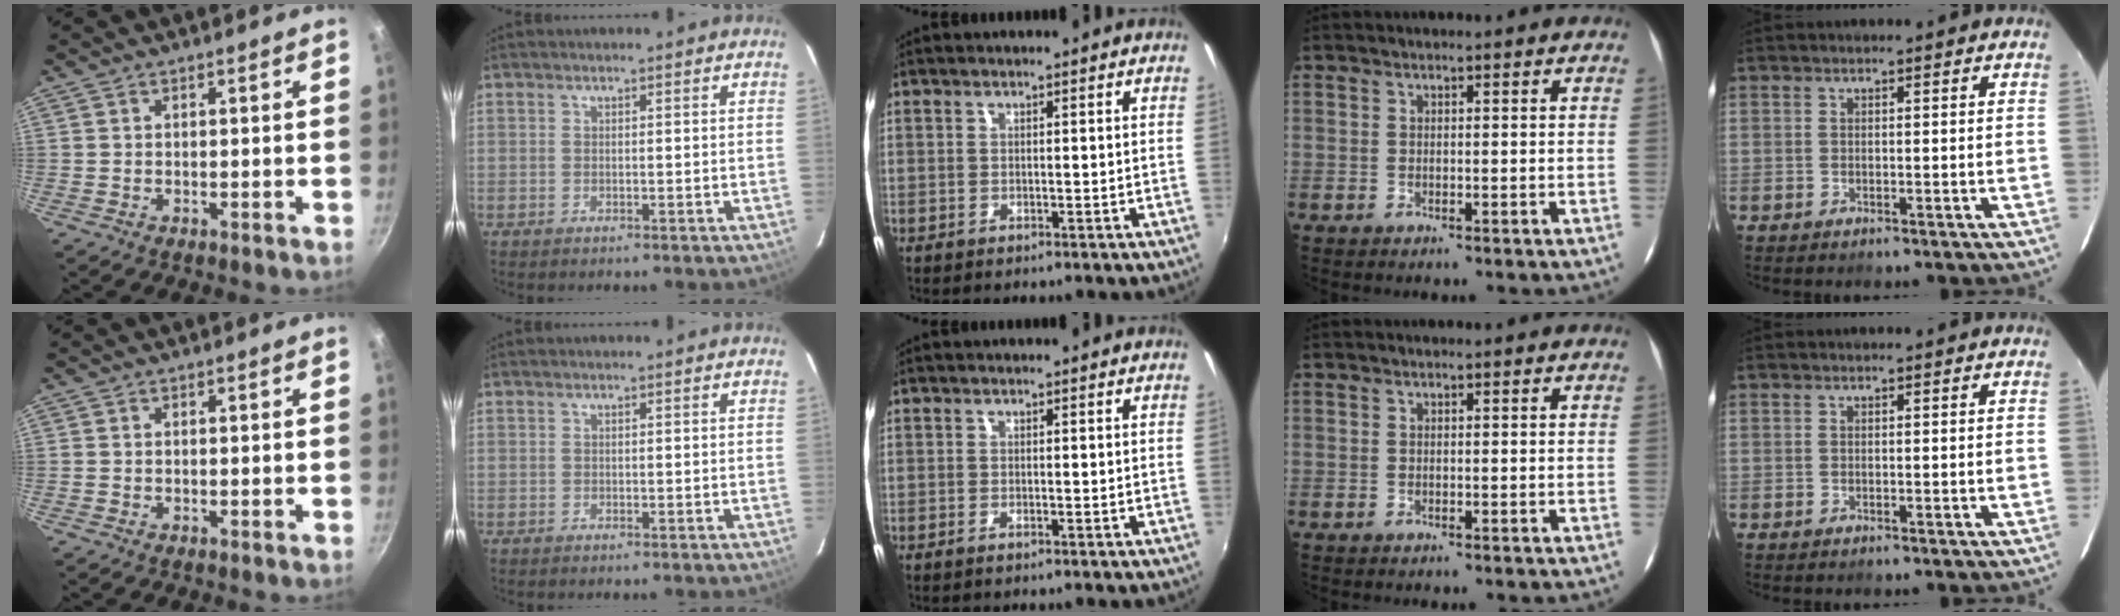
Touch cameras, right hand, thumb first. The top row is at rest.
{"middle": {"total": 0.7, "force": [-0.5, -0.1, 0.4], "torque": [-0.006, -0.003, -0.012]}}